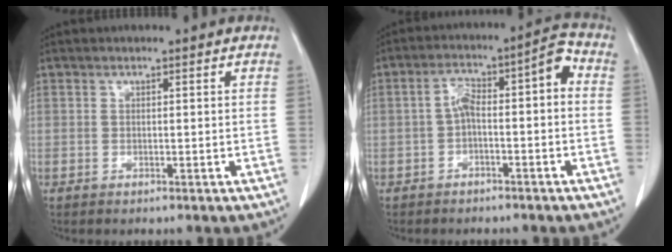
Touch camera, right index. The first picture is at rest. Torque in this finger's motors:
{"motor_torque": [0.31, 0.07, 0.15, 0.04]}